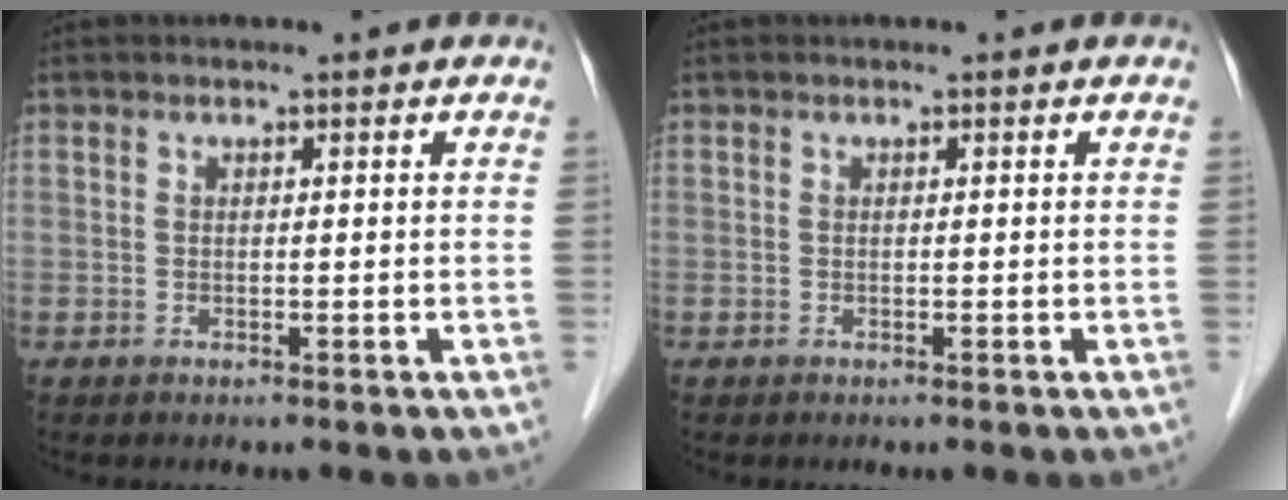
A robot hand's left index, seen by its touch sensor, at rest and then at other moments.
{"total": 0.0}